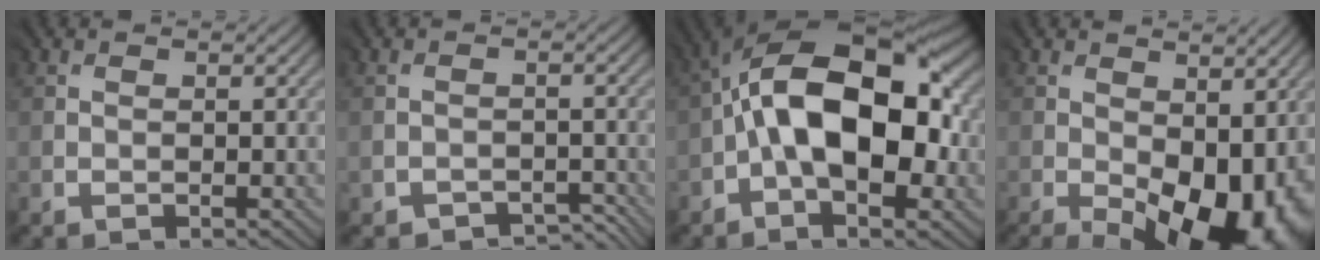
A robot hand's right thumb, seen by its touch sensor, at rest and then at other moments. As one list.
[{"total": 2.4, "force": [-2.2, 0.8, 0.0], "torque": [0.008, -0.003, -0.027]}, {"total": 15.9, "force": [-0.6, 8.3, 13.5], "torque": [-0.209, 0.040, -0.025]}, {"total": 15.8, "force": [-4.2, 9.1, 12.2], "torque": [-0.180, -0.045, -0.033]}]